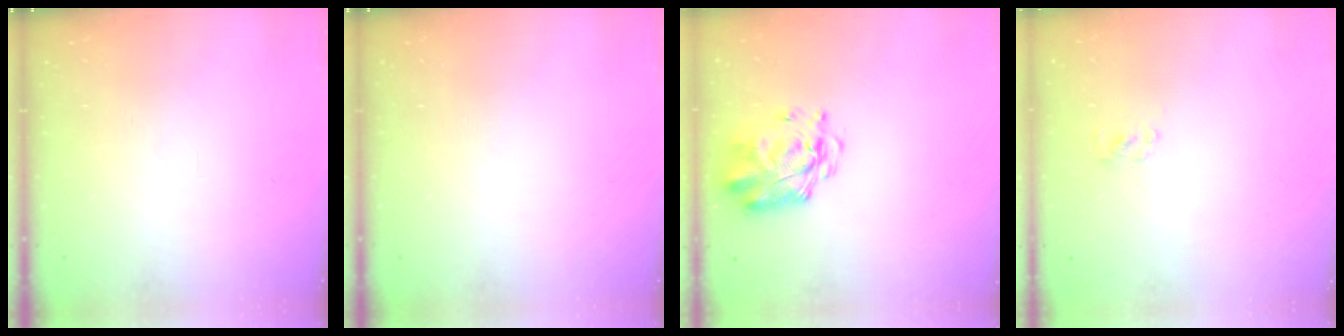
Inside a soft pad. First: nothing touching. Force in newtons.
{"total": 0.0}
{"total": 2.9, "press": 2.8, "slide": 0.8}
{"total": 1.8, "press": 1.6, "slide": 0.8}